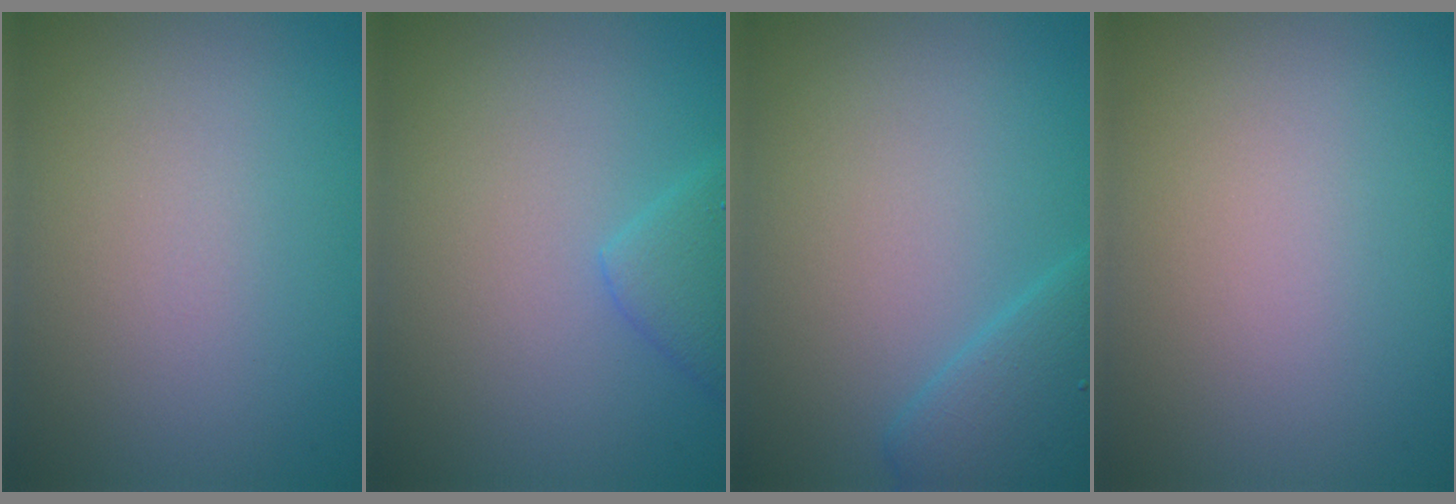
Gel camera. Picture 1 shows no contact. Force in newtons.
{"total": 2.3, "press": 2.3, "slide": 0.1}
{"total": 3.4, "press": 3.4, "slide": 0.2}
{"total": 0.0}